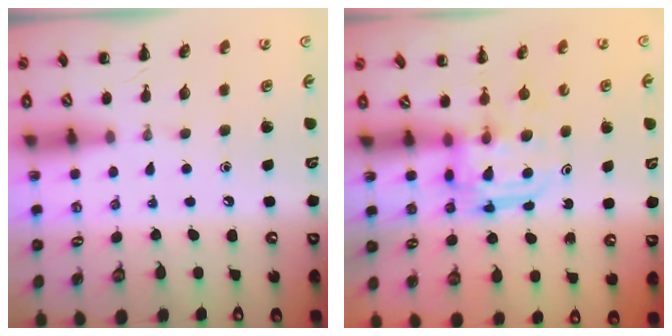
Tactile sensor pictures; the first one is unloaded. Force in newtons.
{"total": 3.1, "press": 3.1, "slide": 0.2}